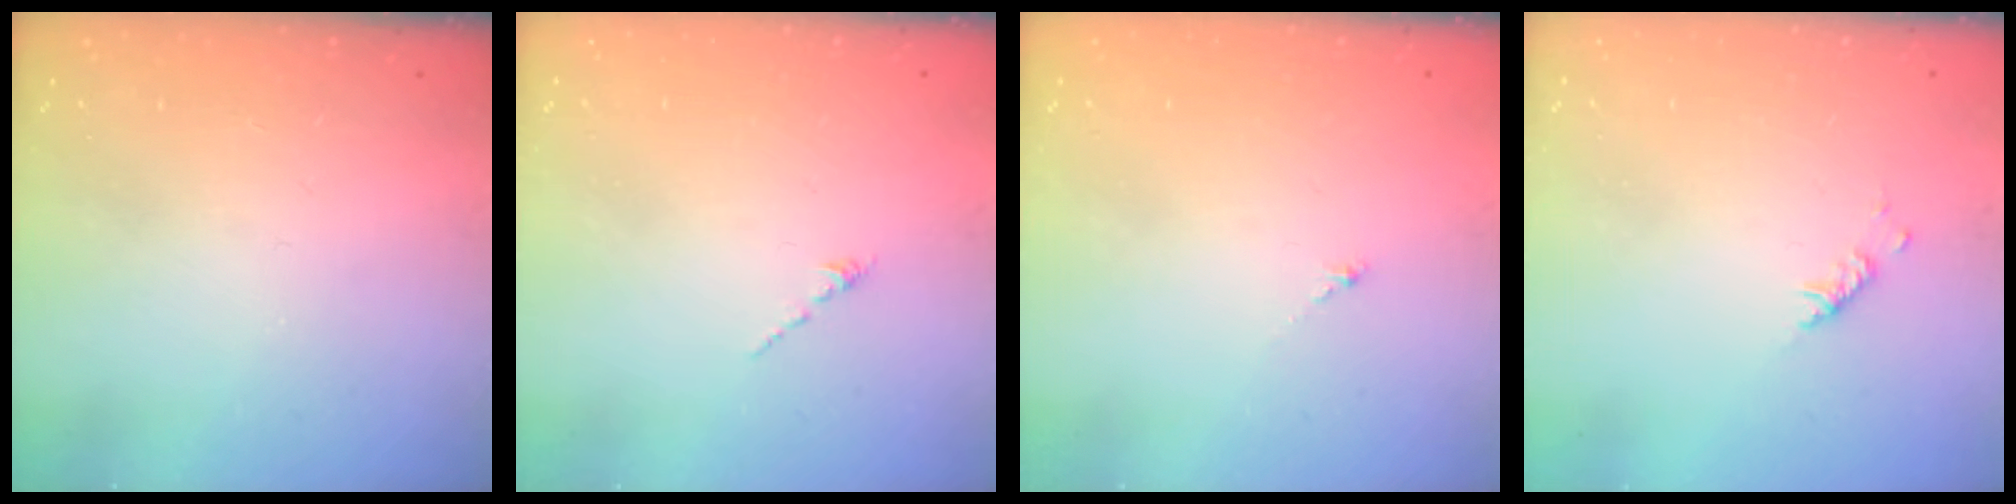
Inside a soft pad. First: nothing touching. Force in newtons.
{"total": 0.0}
{"total": 0.0}
{"total": 2.9, "press": 2.9, "slide": 0.6}